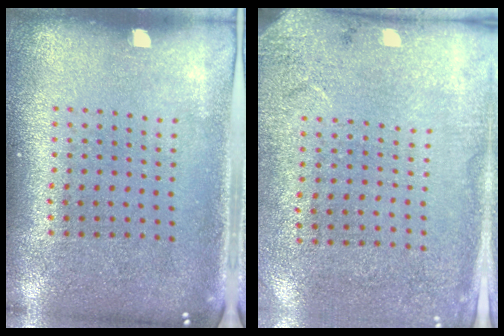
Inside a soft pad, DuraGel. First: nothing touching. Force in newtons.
{"total": 2.8, "press": 2.2, "slide": 1.6}